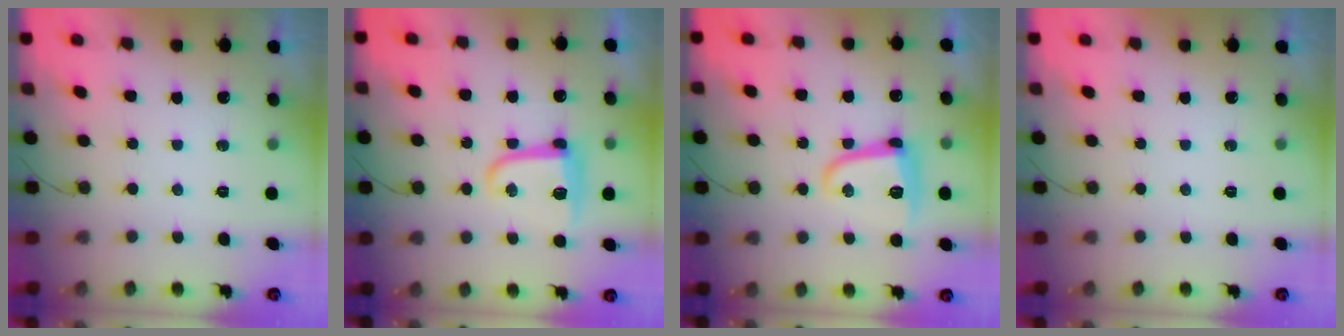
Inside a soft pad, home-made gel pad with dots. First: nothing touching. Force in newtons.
{"total": 11.3, "press": 11.3, "slide": 0.4}
{"total": 10.5, "press": 10.5, "slide": 0.7}
{"total": 0.0}